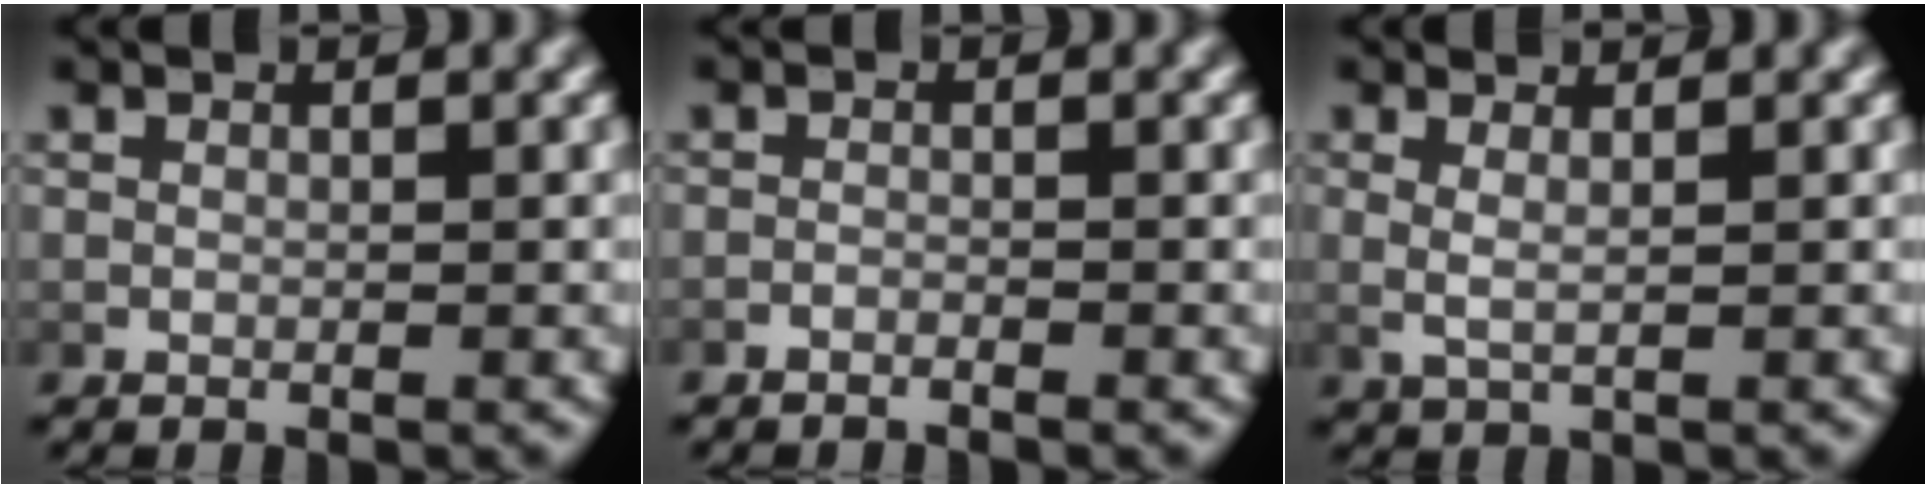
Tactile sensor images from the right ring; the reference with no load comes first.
{"total": 1.1, "force": [-1.1, 0.1, 0.1], "torque": [-0.006, -0.002, -0.022]}
{"total": 2.3, "force": [0.8, 1.0, 1.9], "torque": [-0.040, -0.008, 0.021]}